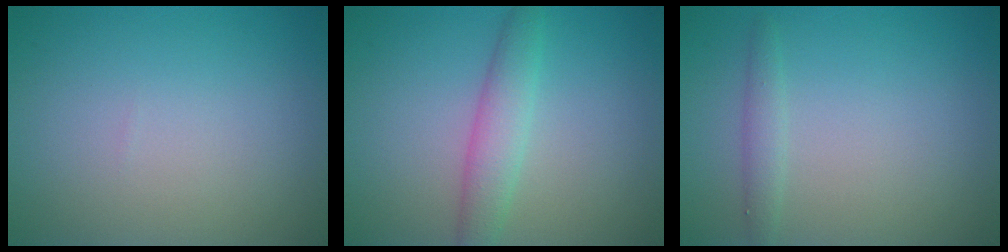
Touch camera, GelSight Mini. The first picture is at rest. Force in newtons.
{"total": 2.9, "press": 2.9, "slide": 0.2}
{"total": 1.2, "press": 1.2, "slide": 0.0}